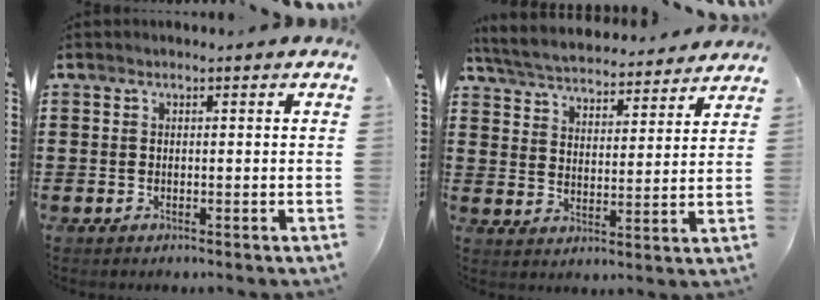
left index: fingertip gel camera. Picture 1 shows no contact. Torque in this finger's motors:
{"motor_torque": [1.07, -1.07, 0.33, 0.06]}